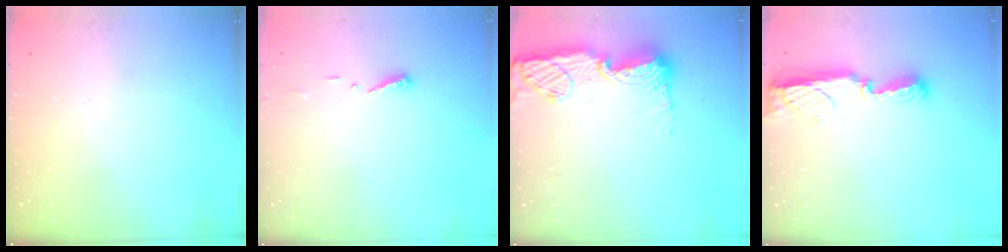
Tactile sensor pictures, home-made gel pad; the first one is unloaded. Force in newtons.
{"total": 3.7, "press": 3.7, "slide": 0.2}
{"total": 15.4, "press": 15.4, "slide": 1.2}
{"total": 8.5, "press": 8.4, "slide": 0.8}